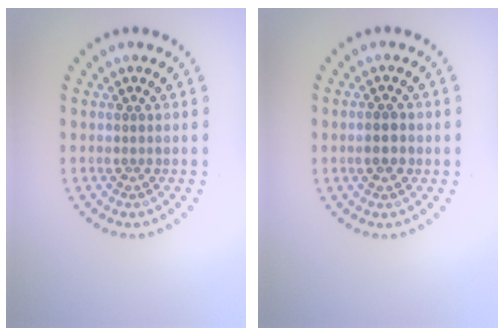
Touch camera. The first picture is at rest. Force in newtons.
{"total": 1.8, "press": 1.8, "slide": 0.3}